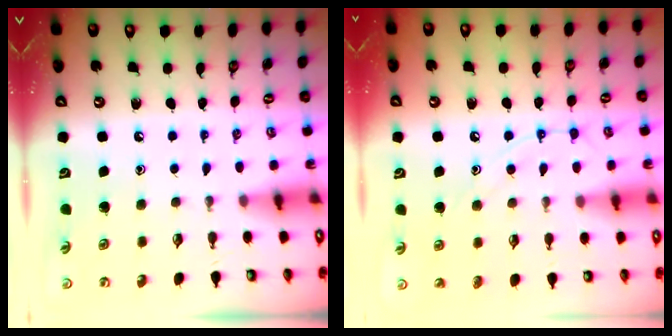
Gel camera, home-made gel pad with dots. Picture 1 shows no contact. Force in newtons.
{"total": 10.6, "press": 10.6, "slide": 0.9}